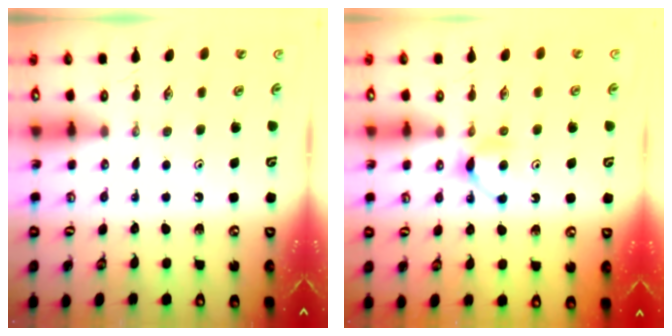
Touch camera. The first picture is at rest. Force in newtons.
{"total": 5.4, "press": 5.3, "slide": 0.7}